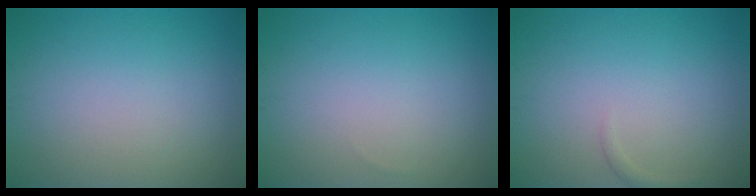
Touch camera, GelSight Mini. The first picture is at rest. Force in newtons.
{"total": 0.0}
{"total": 0.6, "press": 0.6, "slide": 0.1}